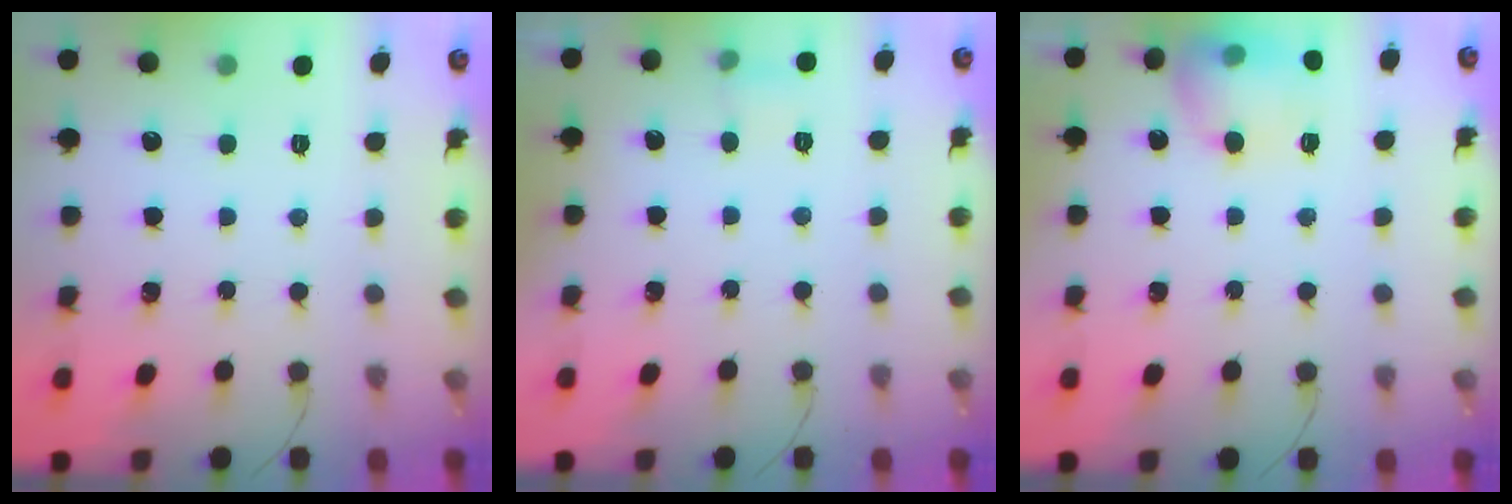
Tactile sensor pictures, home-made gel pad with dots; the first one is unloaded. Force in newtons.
{"total": 4.0, "press": 3.8, "slide": 1.1}
{"total": 13.3, "press": 13.2, "slide": 1.4}